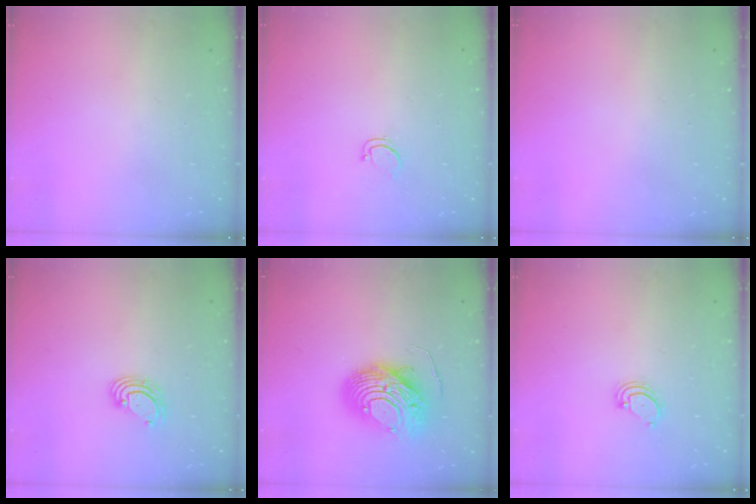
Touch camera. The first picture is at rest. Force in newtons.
{"total": 2.8, "press": 2.8, "slide": 0.2}
{"total": 0.0}
{"total": 4.5, "press": 4.5, "slide": 0.5}
{"total": 12.2, "press": 12.1, "slide": 1.4}
{"total": 3.0, "press": 3.0, "slide": 0.4}